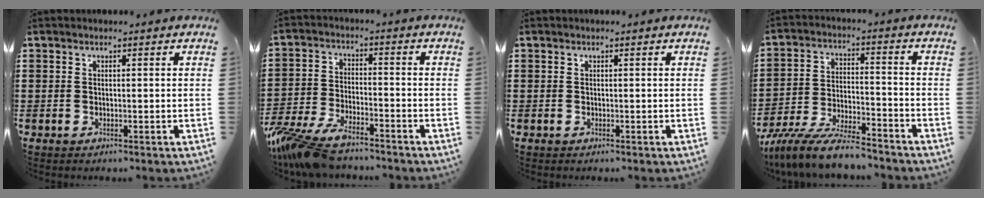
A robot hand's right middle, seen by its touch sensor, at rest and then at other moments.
{"total": 8.0, "force": [-7.1, 1.8, 3.1], "torque": [-0.089, 0.002, -0.143]}
{"total": 0.0}
{"total": 9.1, "force": [-8.2, 1.0, 3.9], "torque": [-0.082, 0.012, -0.160]}